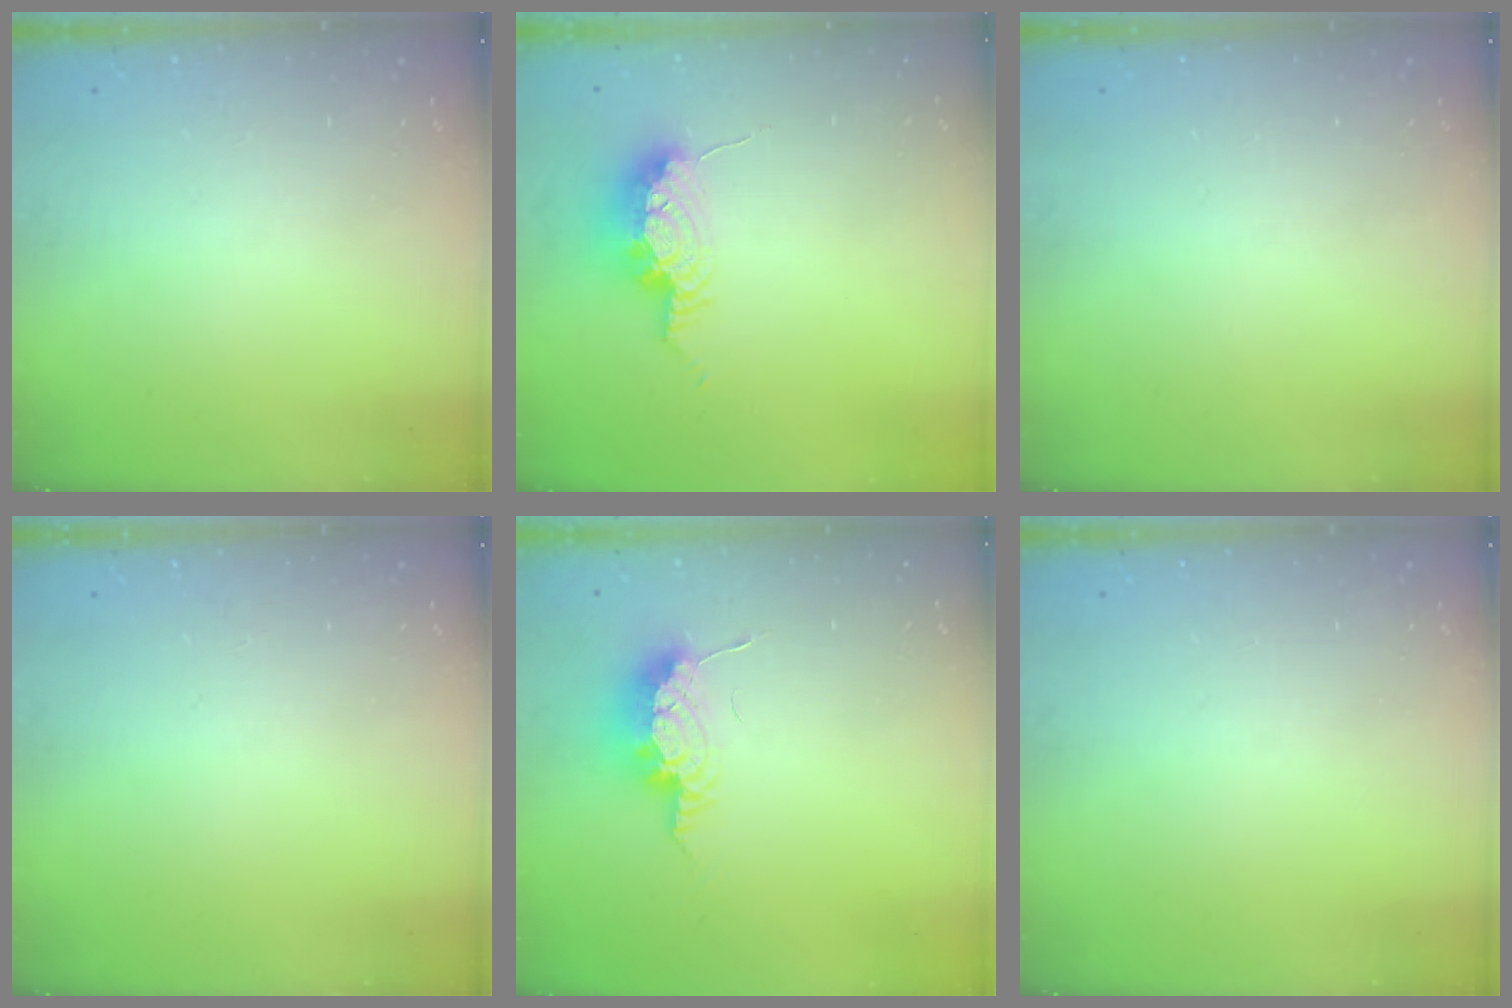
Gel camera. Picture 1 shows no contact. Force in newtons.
{"total": 8.9, "press": 8.6, "slide": 2.1}
{"total": 0.0}
{"total": 0.0}
{"total": 8.5, "press": 8.4, "slide": 1.4}
{"total": 0.0}